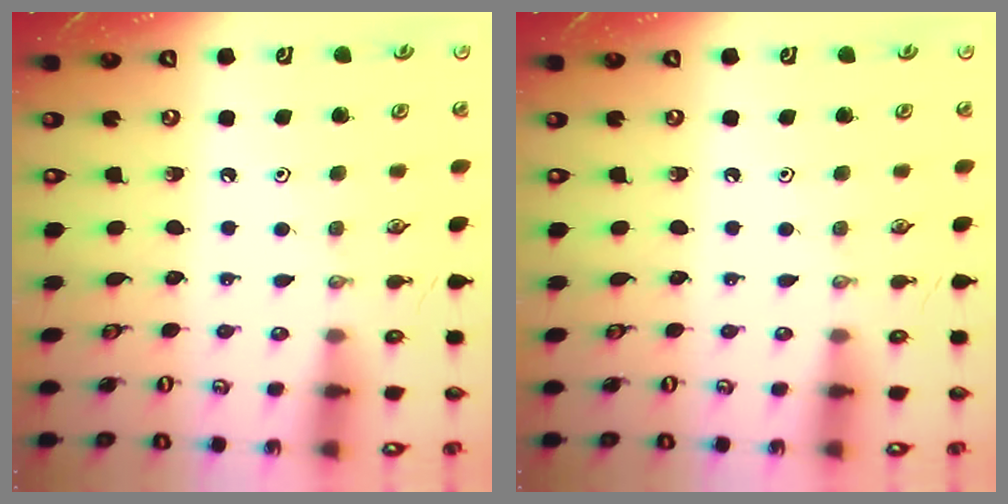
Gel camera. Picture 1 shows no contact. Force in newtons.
{"total": 0.0}